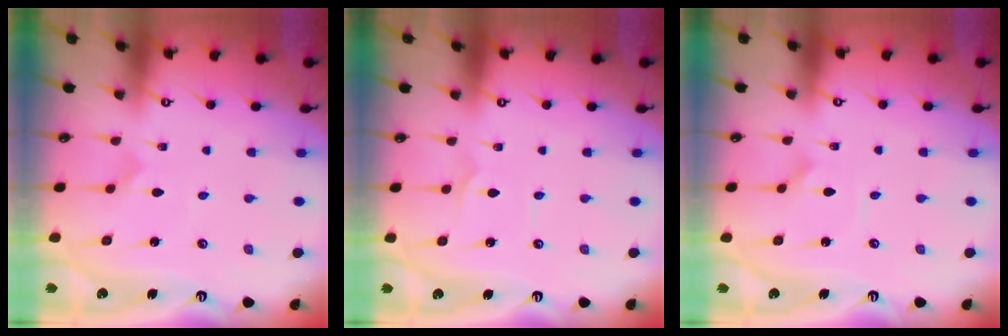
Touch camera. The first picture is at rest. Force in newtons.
{"total": 1.7, "press": 1.7, "slide": 0.1}
{"total": 1.2, "press": 1.2, "slide": 0.1}